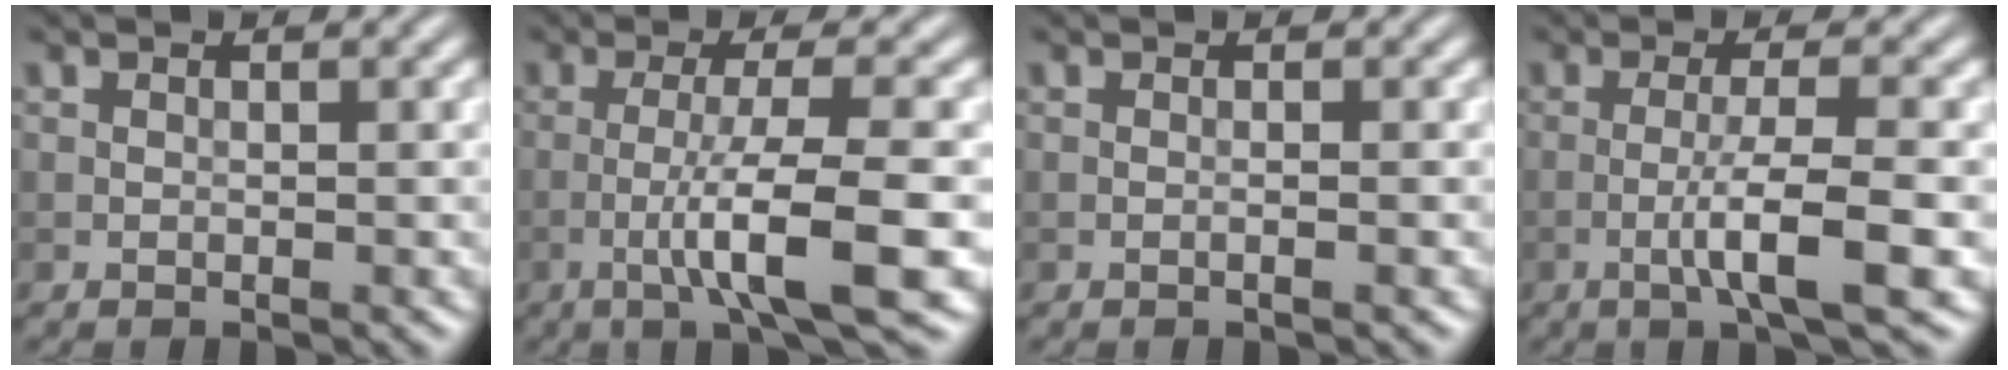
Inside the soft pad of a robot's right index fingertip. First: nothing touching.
{"total": 7.3, "force": [-2.4, 0.9, 6.8], "torque": [-0.111, 0.007, -0.046]}
{"total": 0.7, "force": [-0.2, 0.1, 0.7], "torque": [-0.009, -0.002, -0.008]}
{"total": 5.0, "force": [-1.7, 0.5, 4.7], "torque": [-0.079, 0.007, -0.035]}